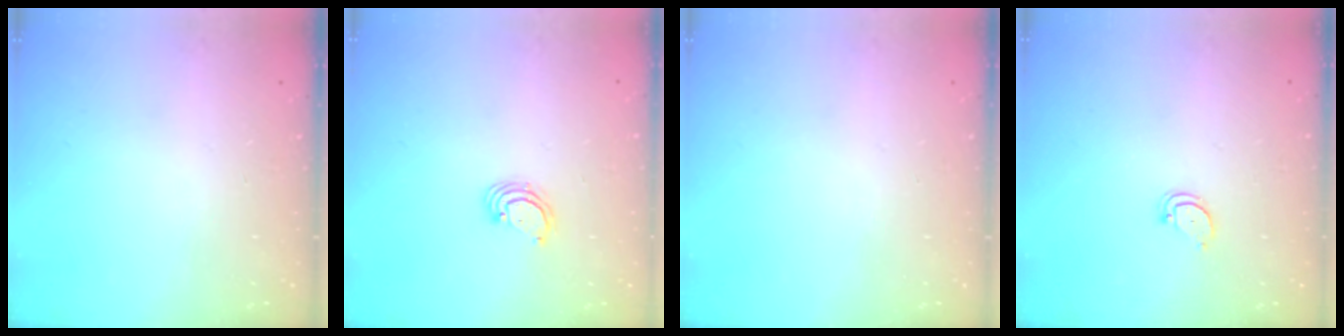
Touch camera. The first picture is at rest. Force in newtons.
{"total": 3.3, "press": 3.3, "slide": 0.3}
{"total": 0.0}
{"total": 2.4, "press": 2.4, "slide": 0.2}